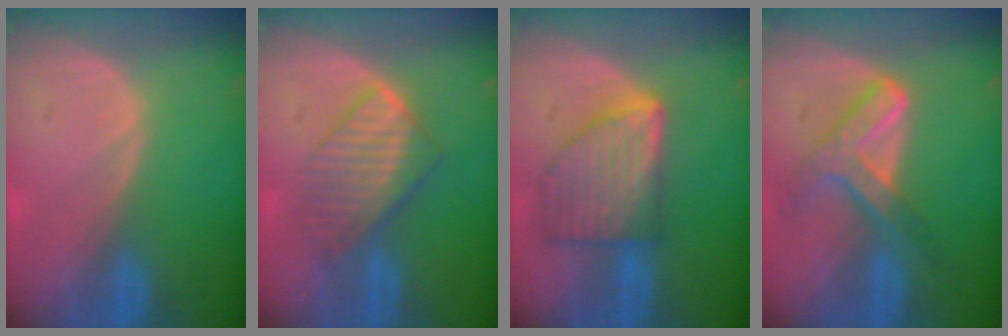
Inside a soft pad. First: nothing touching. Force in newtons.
{"total": 6.7, "press": 6.4, "slide": 1.9}
{"total": 8.1, "press": 8.1, "slide": 0.3}
{"total": 7.3, "press": 6.1, "slide": 3.9}